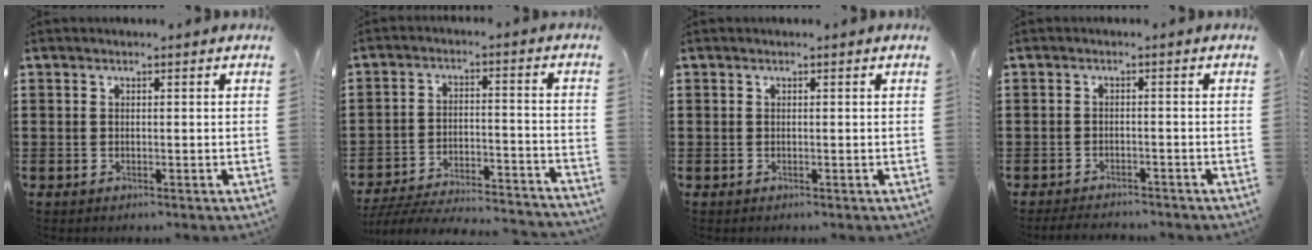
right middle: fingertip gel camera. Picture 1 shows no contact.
{"total": 6.0, "force": [-5.7, 0.4, 1.7], "torque": [-0.037, 0.000, -0.115]}
{"total": 0.0}
{"total": 2.2, "force": [-2.2, 0.2, 0.2], "torque": [-0.011, -0.004, -0.045]}